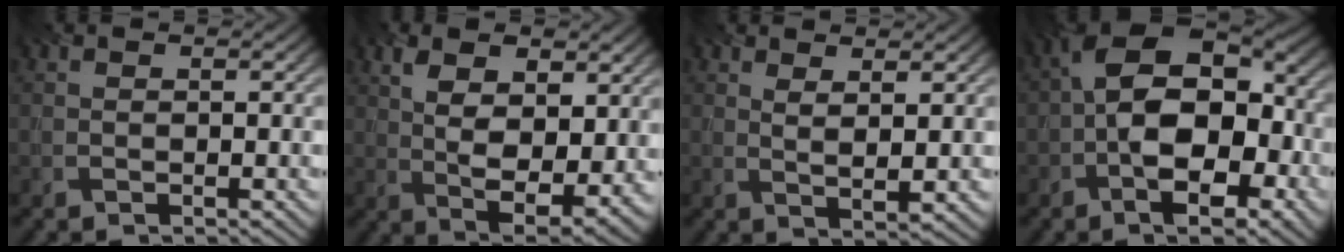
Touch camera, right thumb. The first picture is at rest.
{"total": 9.8, "force": [3.1, 5.2, 7.7], "torque": [-0.155, -0.007, 0.056]}
{"total": 2.5, "force": [1.7, 0.5, 1.8], "torque": [-0.039, -0.006, 0.032]}
{"total": 14.6, "force": [-2.3, 8.5, 11.6], "torque": [-0.200, 0.000, -0.046]}